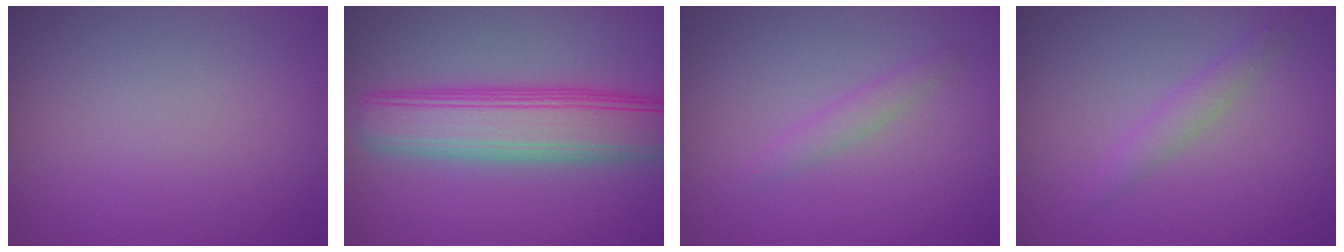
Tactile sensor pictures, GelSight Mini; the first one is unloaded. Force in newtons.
{"total": 7.6, "press": 7.6, "slide": 0.2}
{"total": 1.3, "press": 1.3, "slide": 0.0}
{"total": 1.6, "press": 1.6, "slide": 0.0}